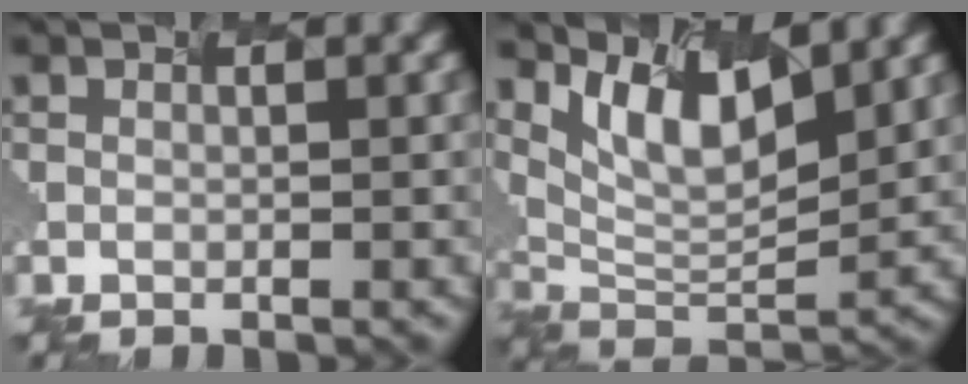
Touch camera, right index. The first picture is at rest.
{"total": 5.7, "force": [3.3, 1.9, 4.2], "torque": [-0.092, -0.014, 0.077]}